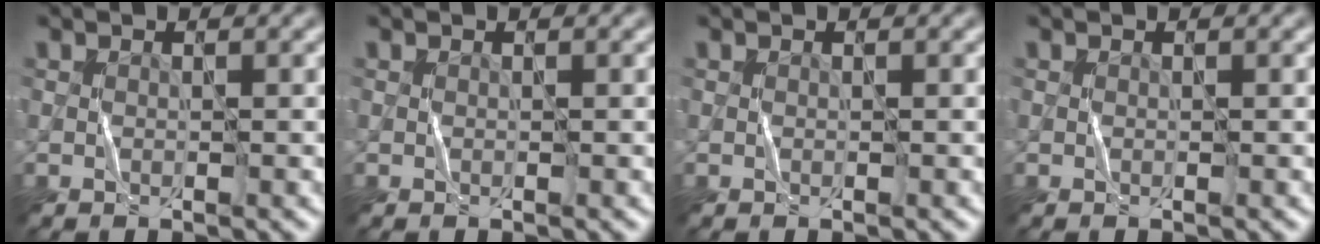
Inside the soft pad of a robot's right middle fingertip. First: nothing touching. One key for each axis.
{"total": 0.0}
{"total": 0.0}
{"total": 0.0}